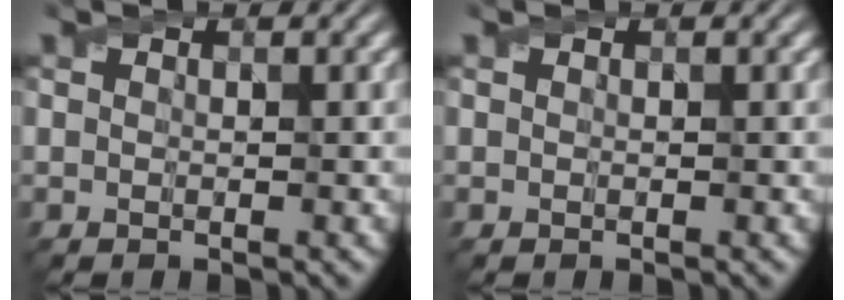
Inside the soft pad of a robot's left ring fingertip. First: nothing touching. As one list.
[{"total": 0.0}]